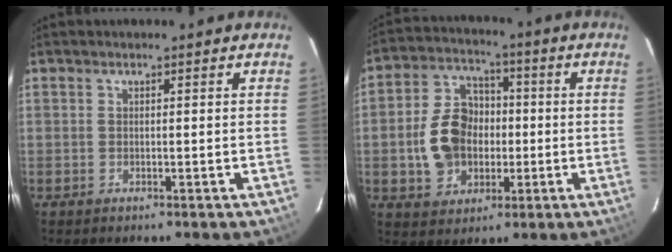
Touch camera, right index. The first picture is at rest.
{"total": 11.8, "force": [-1.4, 9.1, 7.4], "torque": [-0.160, 0.028, -0.013]}